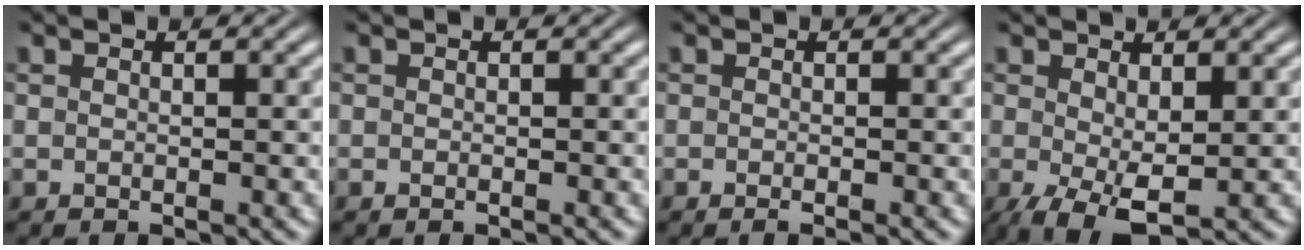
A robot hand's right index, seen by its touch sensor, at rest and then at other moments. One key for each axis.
{"total": 0.5, "fx": -0.4, "fy": 0.2, "fz": 0.3, "tx": -0.009, "ty": 0.002, "tz": -0.006}
{"total": 1.2, "fx": -1.0, "fy": 0.2, "fz": 0.7, "tx": -0.008, "ty": 0.003, "tz": -0.018}
{"total": 5.0, "fx": -2.2, "fy": 2.3, "fz": 3.9, "tx": -0.075, "ty": -0.042, "tz": -0.013}